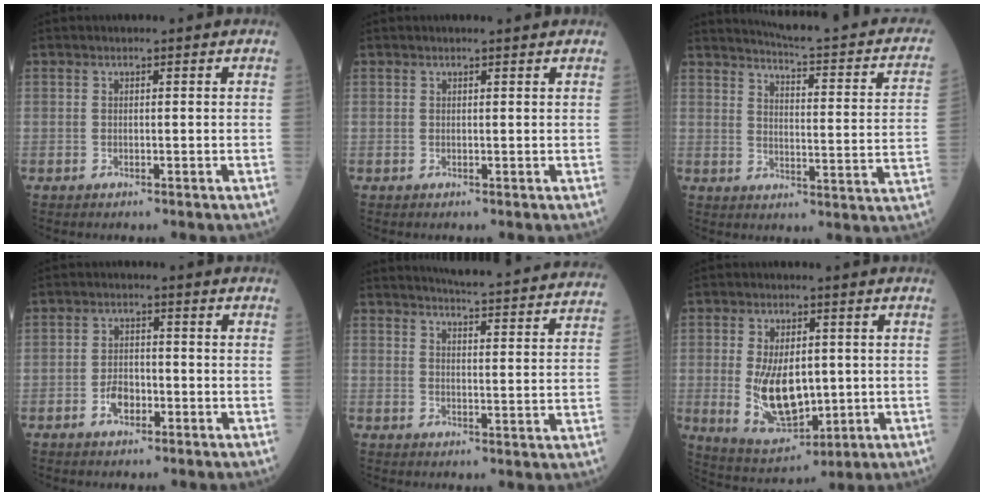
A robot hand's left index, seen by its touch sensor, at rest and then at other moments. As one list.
[{"total": 1.2, "force": [1.1, -0.1, 0.4], "torque": [-0.009, 0.001, 0.015]}, {"total": 17.5, "force": [14.8, 2.5, 8.9], "torque": [-0.119, -0.040, 0.162]}, {"total": 3.4, "force": [-1.6, 1.9, 2.3], "torque": [-0.045, 0.005, -0.031]}, {"total": 22.1, "force": [21.0, 0.7, 6.6], "torque": [-0.091, -0.058, 0.242]}, {"total": 10.9, "force": [-0.4, 5.5, 9.4], "torque": [-0.179, -0.009, 0.011]}]